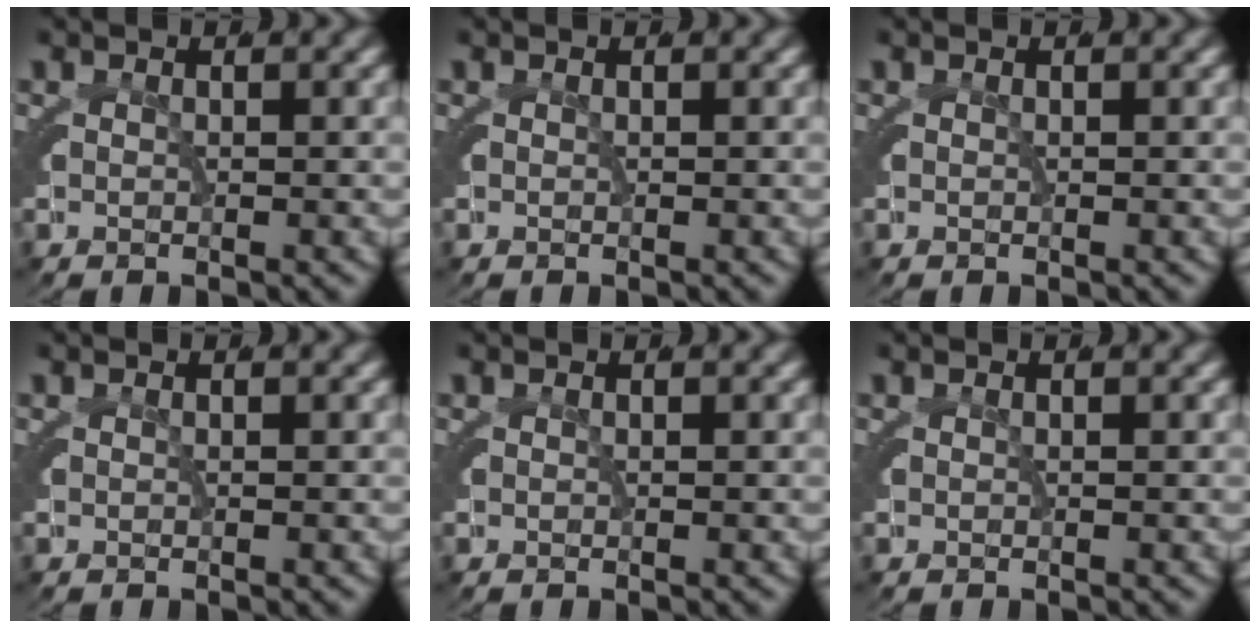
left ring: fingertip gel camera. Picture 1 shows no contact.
{"total": 0.0}
{"total": 0.0}
{"total": 0.0}
{"total": 0.0}
{"total": 0.0}